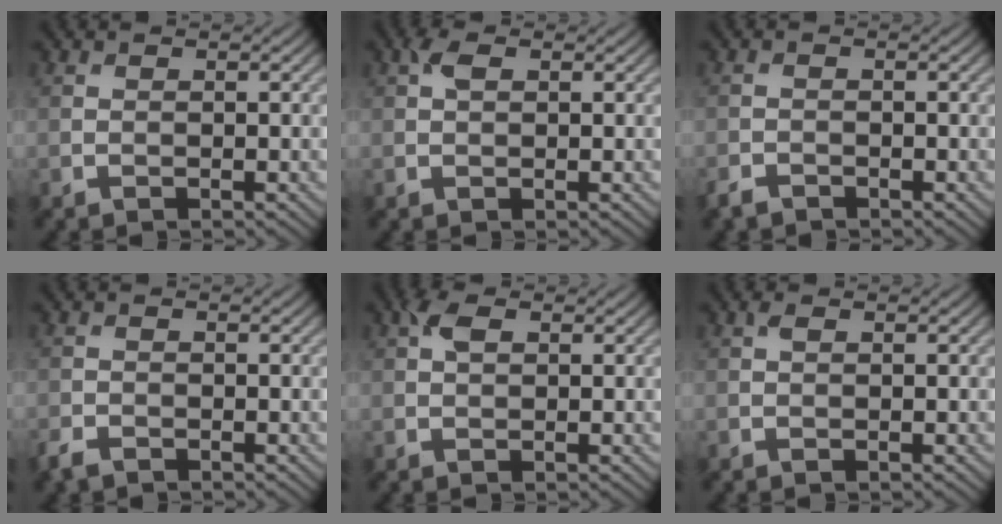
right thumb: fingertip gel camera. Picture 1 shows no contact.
{"total": 1.8, "force": [0.7, 1.0, 1.4], "torque": [-0.030, 0.005, 0.010]}
{"total": 1.6, "force": [-1.4, 0.6, 0.4], "torque": [-0.011, -0.004, -0.033]}
{"total": 1.8, "force": [-1.5, 0.8, 0.8], "torque": [-0.022, -0.006, -0.036]}
{"total": 2.4, "force": [0.9, 1.3, 1.8], "torque": [-0.041, 0.007, 0.014]}
{"total": 0.7, "force": [0.3, 0.3, 0.5], "torque": [-0.012, 0.002, 0.004]}